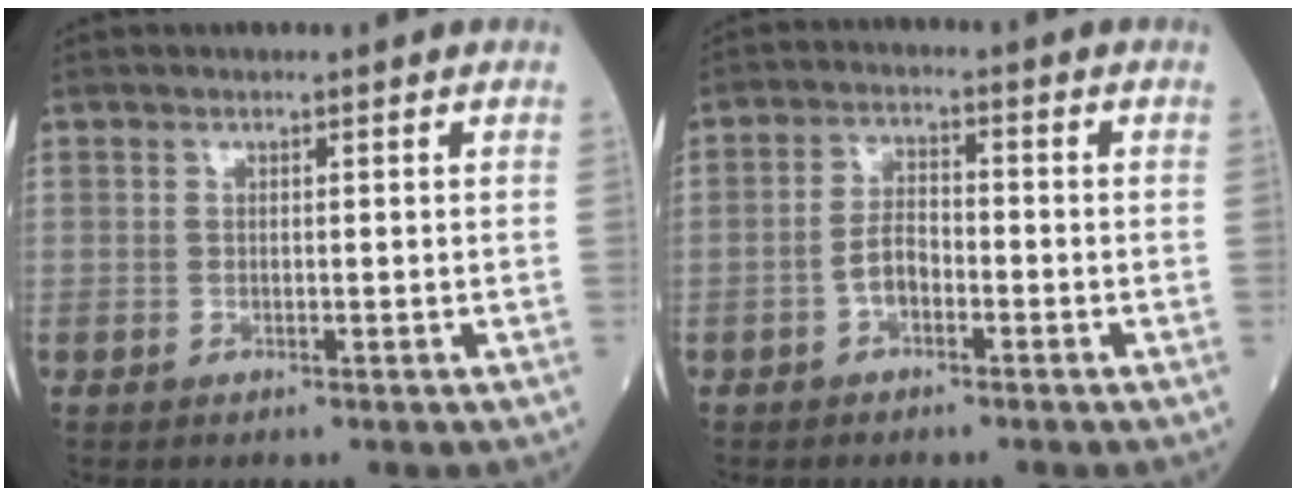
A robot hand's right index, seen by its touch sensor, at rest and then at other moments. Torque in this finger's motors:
{"motor_torque": [0.11, -0.08, 0.31, 0.03]}